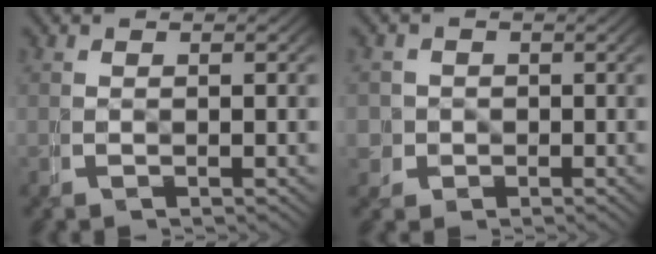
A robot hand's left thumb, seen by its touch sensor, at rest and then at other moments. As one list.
[{"total": 3.3, "force": [-0.7, 3.2, 0.1], "torque": [-0.026, -0.018, -0.012]}]